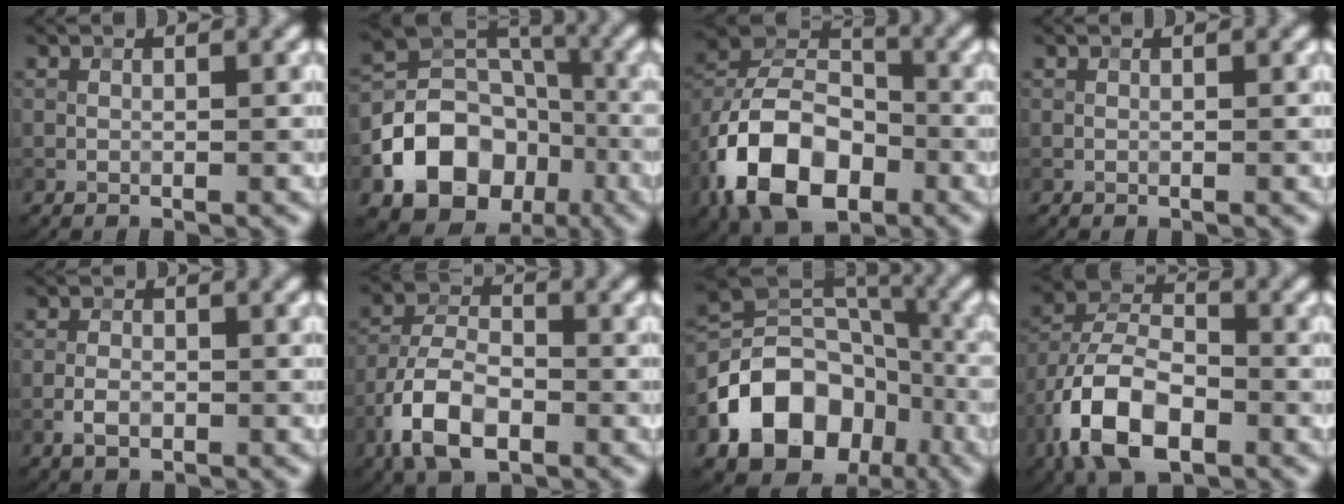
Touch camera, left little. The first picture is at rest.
{"total": 11.5, "force": [-4.7, 9.1, 5.3], "torque": [-0.085, 0.001, -0.103]}
{"total": 11.3, "force": [-5.1, 7.2, 7.2], "torque": [-0.135, 0.005, -0.103]}
{"total": 0.0}
{"total": 2.0, "force": [-0.9, 1.2, 1.4], "torque": [-0.025, 0.003, -0.018]}
{"total": 7.1, "force": [-3.7, 3.7, 4.9], "torque": [-0.097, 0.002, -0.079]}
{"total": 11.7, "force": [-5.1, 8.5, 6.1], "torque": [-0.098, 0.005, -0.094]}
{"total": 9.8, "force": [-4.8, 5.4, 6.7], "torque": [-0.142, 0.001, -0.096]}